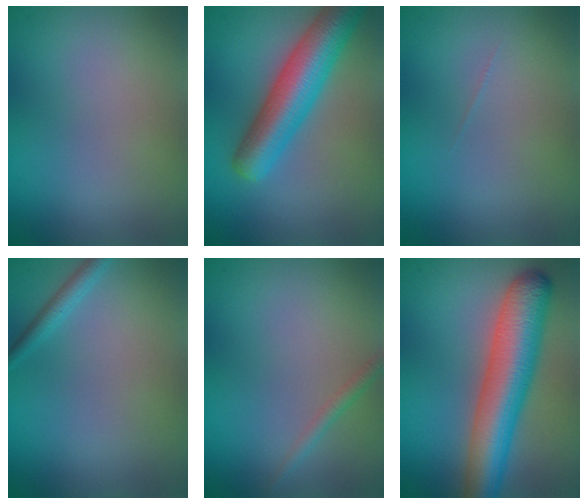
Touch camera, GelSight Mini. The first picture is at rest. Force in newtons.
{"total": 7.8, "press": 7.8, "slide": 0.3}
{"total": 0.0}
{"total": 1.4, "press": 1.4, "slide": 0.1}
{"total": 1.2, "press": 1.2, "slide": 0.0}
{"total": 9.0, "press": 8.9, "slide": 0.3}